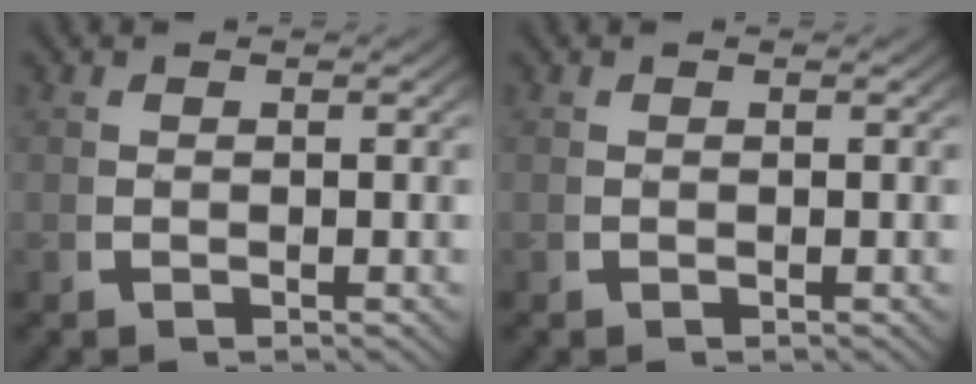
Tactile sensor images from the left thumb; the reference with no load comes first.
{"total": 0.0}